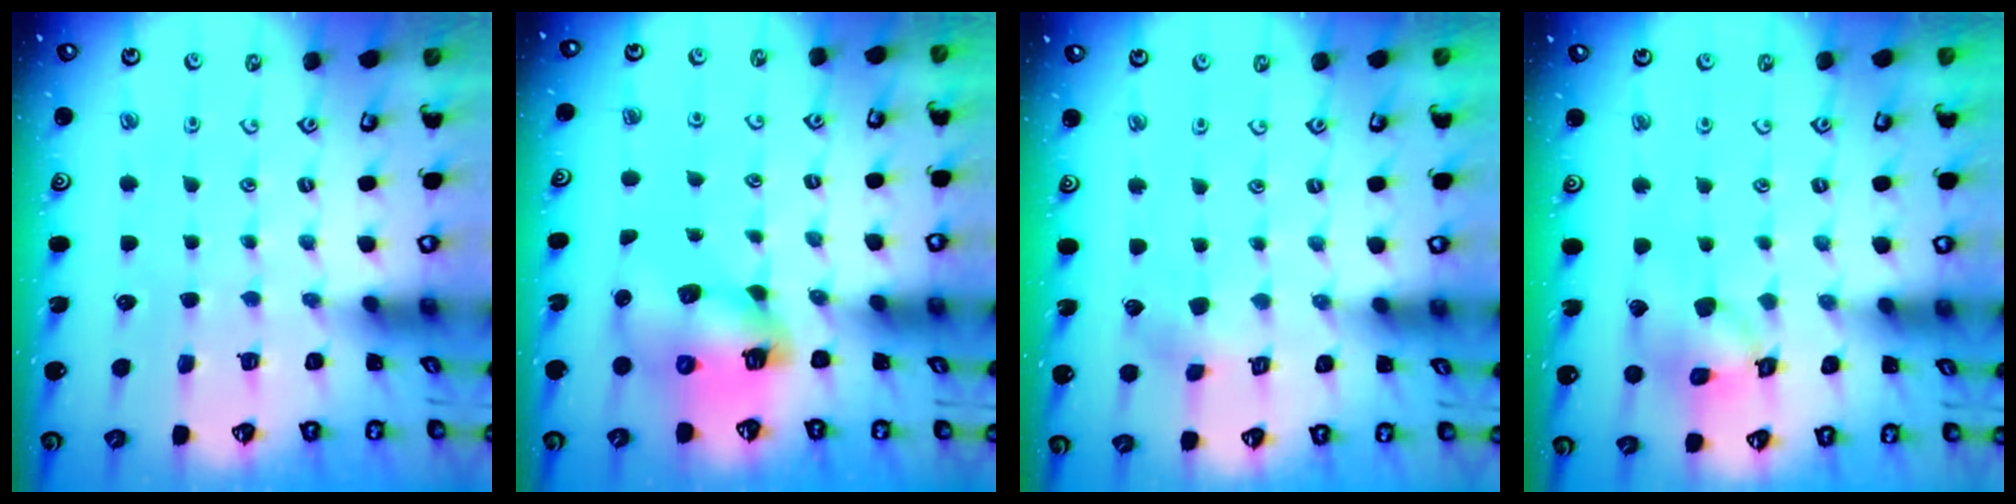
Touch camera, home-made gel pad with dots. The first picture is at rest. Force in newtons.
{"total": 10.0, "press": 9.9, "slide": 1.3}
{"total": 3.6, "press": 3.6, "slide": 0.4}
{"total": 13.5, "press": 13.3, "slide": 1.9}